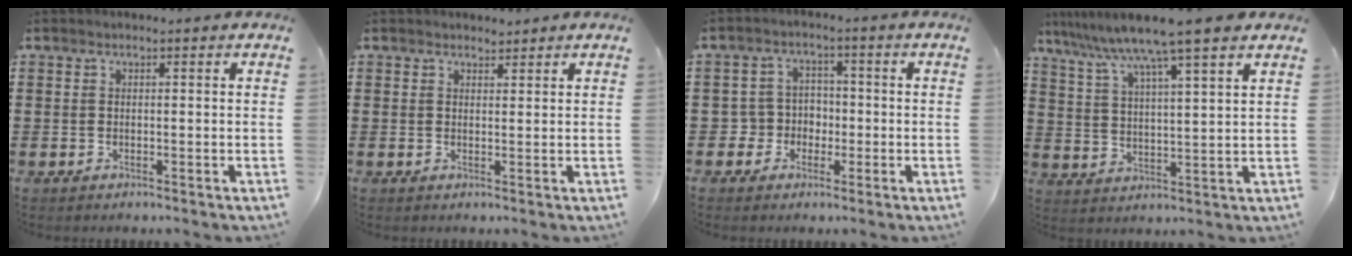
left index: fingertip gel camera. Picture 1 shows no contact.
{"total": 1.5, "force": [1.4, 0.5, 0.0], "torque": [-0.002, 0.004, 0.027]}
{"total": 4.0, "force": [-1.3, 3.7, 1.0], "torque": [-0.033, 0.010, -0.028]}
{"total": 8.0, "force": [6.8, -1.0, 4.2], "torque": [-0.107, -0.037, 0.111]}